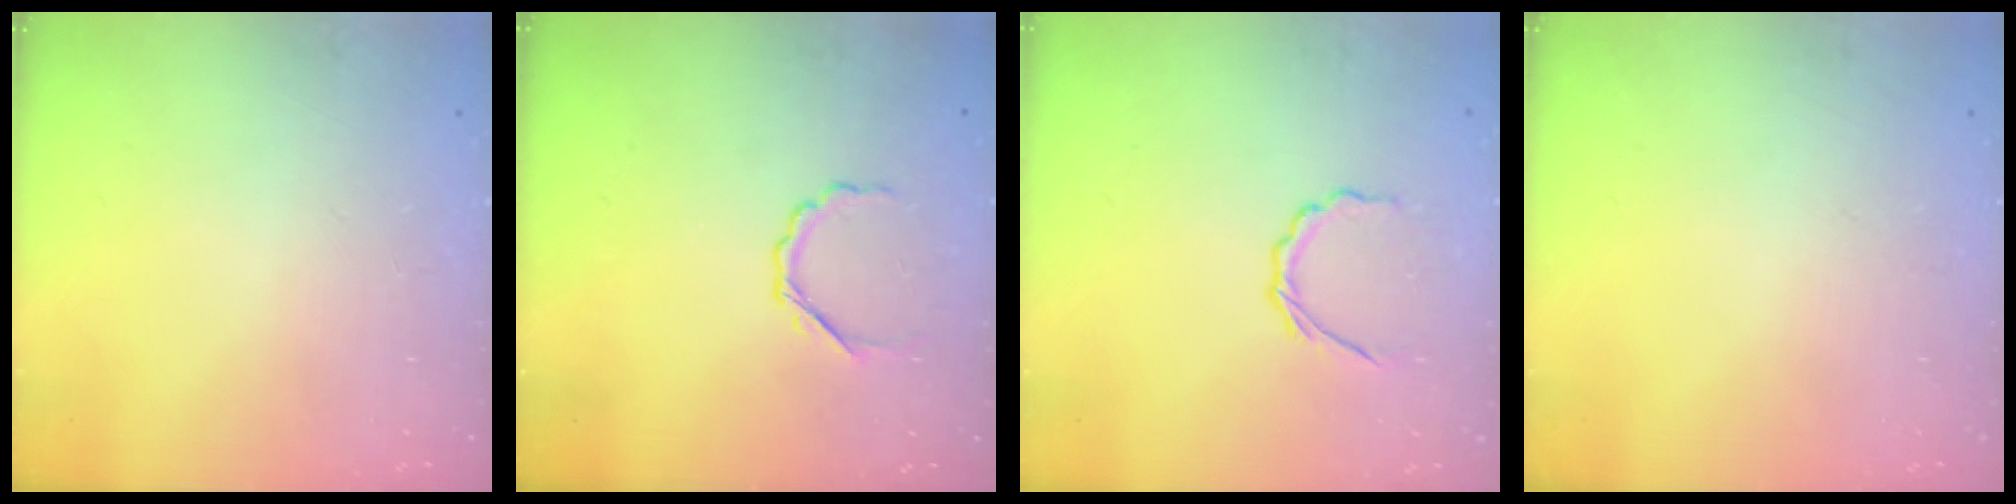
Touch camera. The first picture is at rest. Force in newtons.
{"total": 3.7, "press": 3.5, "slide": 1.1}
{"total": 4.6, "press": 4.3, "slide": 1.5}
{"total": 0.0}